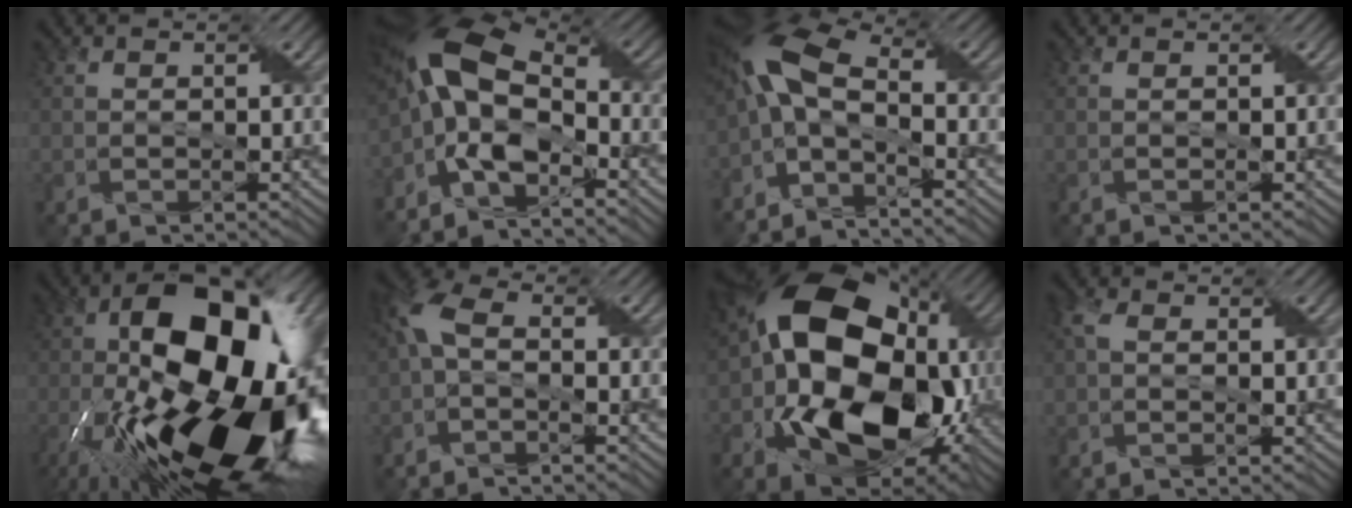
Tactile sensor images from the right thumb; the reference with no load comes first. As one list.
[{"total": 12.5, "force": [-3.9, 6.0, 10.3], "torque": [-0.232, 0.006, -0.088]}, {"total": 9.2, "force": [-3.3, 3.7, 7.7], "torque": [-0.181, 0.022, -0.086]}, {"total": 0.5, "force": [0.0, -0.4, -0.3], "torque": [0.002, 0.002, -0.001]}, {"total": 23.1, "force": [-5.6, 11.8, 19.0], "torque": [-0.353, -0.034, -0.082]}, {"total": 4.1, "force": [-1.4, 1.9, 3.4], "torque": [-0.102, 0.014, -0.047]}, {"total": 19.3, "force": [-1.5, 13.2, 14.0], "torque": [-0.305, -0.028, -0.013]}, {"total": 1.6, "force": [0.2, 0.9, 1.3], "torque": [-0.041, 0.011, -0.006]}]